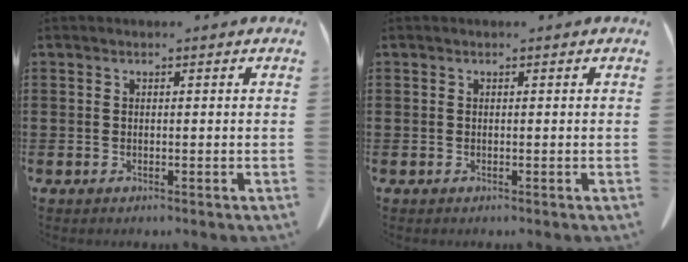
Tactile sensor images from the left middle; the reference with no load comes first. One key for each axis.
{"total": 0.0}